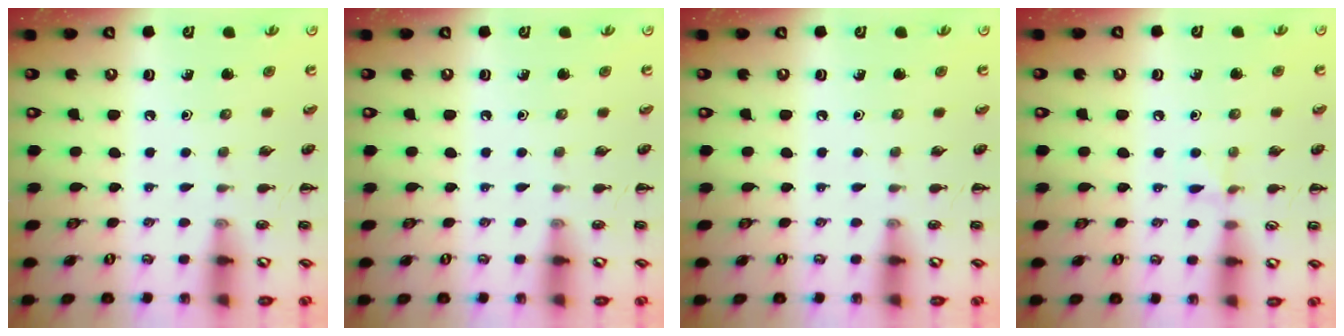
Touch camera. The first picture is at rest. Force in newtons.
{"total": 0.0}
{"total": 0.0}
{"total": 4.3, "press": 4.0, "slide": 1.6}